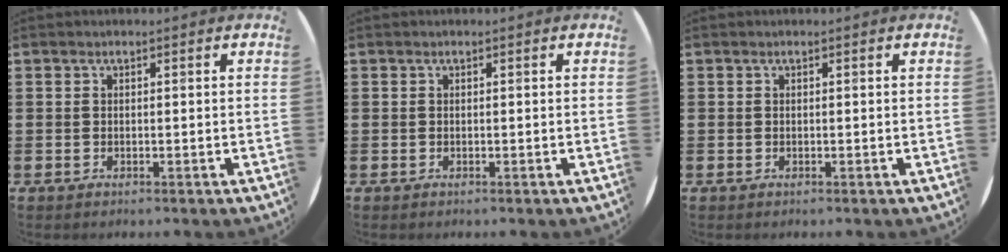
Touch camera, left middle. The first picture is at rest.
{"total": 0.0}
{"total": 0.0}